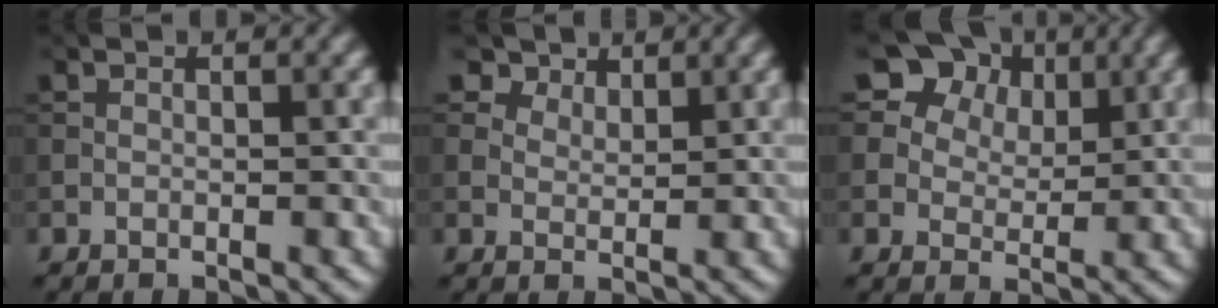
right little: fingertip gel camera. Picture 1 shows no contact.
{"total": 6.8, "force": [5.1, 3.8, 2.6], "torque": [-0.076, -0.002, 0.084]}
{"total": 13.2, "force": [8.0, 8.9, 5.5], "torque": [-0.128, 0.031, 0.138]}